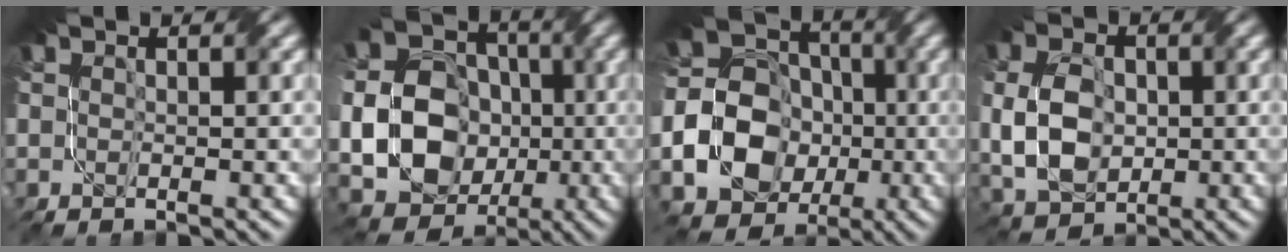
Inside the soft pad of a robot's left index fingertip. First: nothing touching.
{"total": 15.8, "force": [-2.6, 13.6, 7.6], "torque": [-0.161, -0.016, -0.065]}
{"total": 15.0, "force": [-4.4, 13.0, 6.3], "torque": [-0.132, -0.019, -0.098]}
{"total": 6.9, "force": [-1.2, 4.7, 4.9], "torque": [-0.110, -0.005, -0.030]}